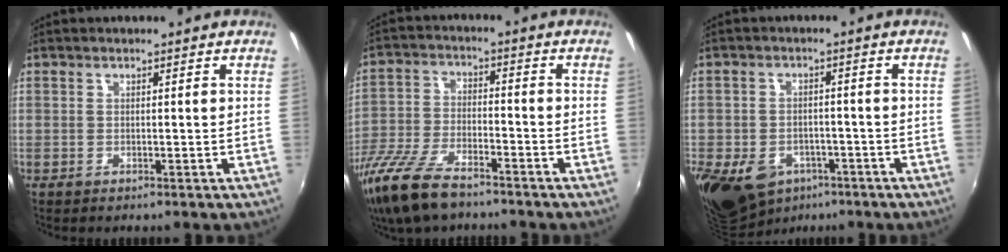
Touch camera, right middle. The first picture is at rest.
{"total": 16.1, "force": [-11.9, 5.8, 9.3], "torque": [-0.212, -0.034, -0.229]}
{"total": 18.7, "force": [-9.7, 12.8, 9.6], "torque": [-0.248, -0.028, -0.145]}